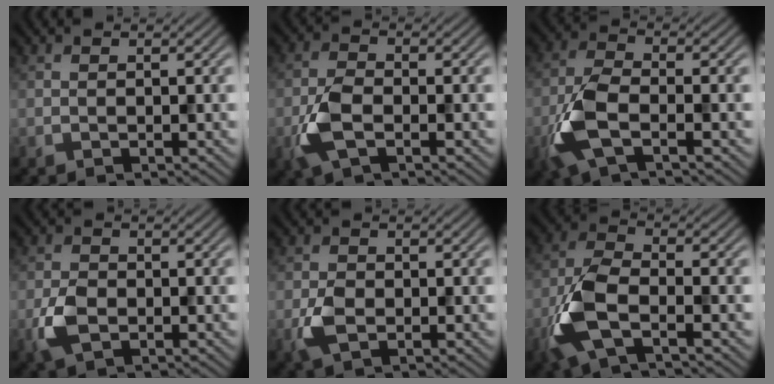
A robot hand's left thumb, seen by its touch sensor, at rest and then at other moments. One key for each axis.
{"total": 4.8, "fx": -1.7, "fy": 2.5, "fz": 3.7, "tx": -0.090, "ty": -0.001, "tz": -0.042}
{"total": 7.1, "fx": -2.7, "fy": 3.1, "fz": 5.8, "tx": -0.143, "ty": -0.003, "tz": -0.066}
{"total": 3.9, "fx": -1.2, "fy": 2.5, "fz": 2.6, "tx": -0.064, "ty": -0.005, "tz": -0.030}
{"total": 3.1, "fx": -0.8, "fy": 2.1, "fz": 2.1, "tx": -0.050, "ty": -0.004, "tz": -0.020}
{"total": 7.9, "fx": -3.1, "fy": 3.4, "fz": 6.4, "tx": -0.157, "ty": -0.002, "tz": -0.079}